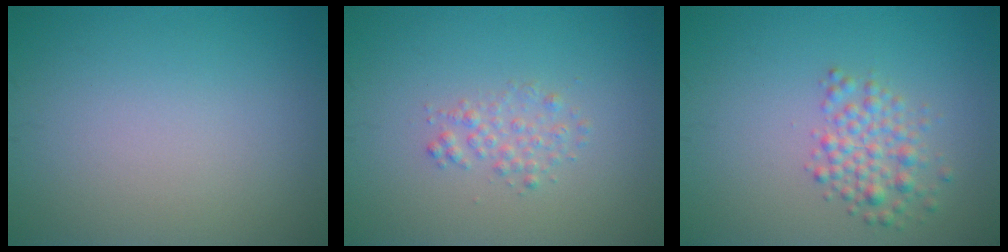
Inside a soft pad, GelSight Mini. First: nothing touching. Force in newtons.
{"total": 1.5, "press": 1.5, "slide": 0.0}
{"total": 2.8, "press": 2.8, "slide": 0.0}